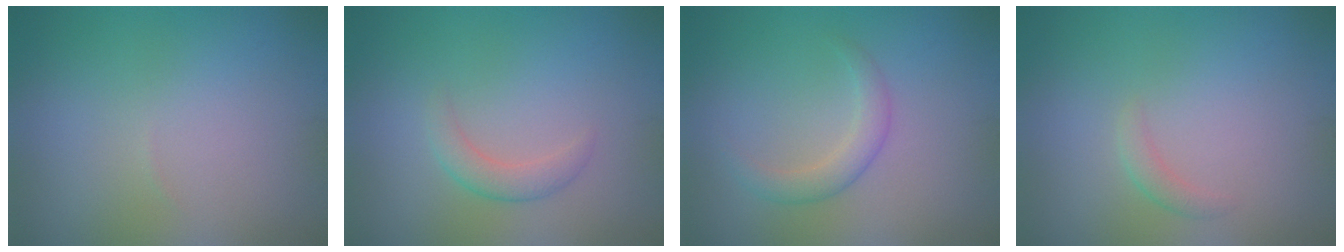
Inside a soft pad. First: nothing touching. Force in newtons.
{"total": 1.8, "press": 1.8, "slide": 0.2}
{"total": 2.0, "press": 2.0, "slide": 0.1}
{"total": 1.1, "press": 1.1, "slide": 0.1}